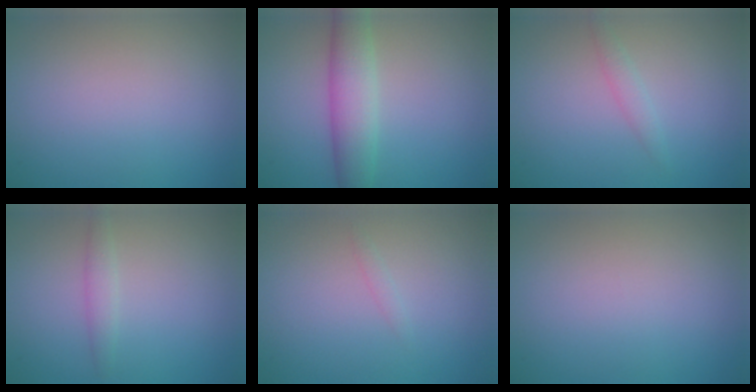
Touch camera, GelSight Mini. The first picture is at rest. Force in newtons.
{"total": 4.5, "press": 4.5, "slide": 0.1}
{"total": 1.2, "press": 1.2, "slide": 0.1}
{"total": 1.4, "press": 1.4, "slide": 0.0}
{"total": 0.6, "press": 0.6, "slide": 0.0}
{"total": 0.0}